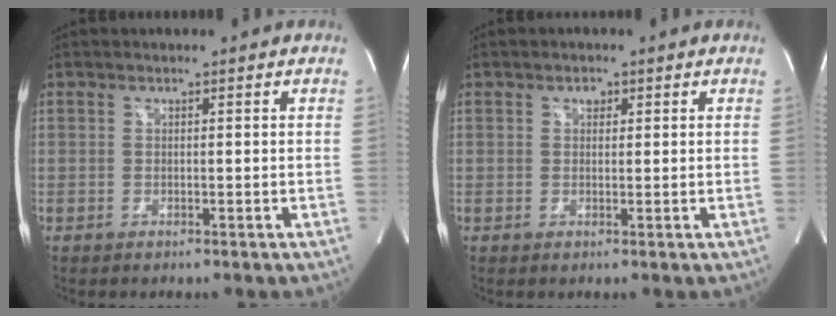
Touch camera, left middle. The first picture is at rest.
{"total": 1.1, "force": [0.6, 0.7, 0.7], "torque": [-0.013, 0.000, 0.010]}